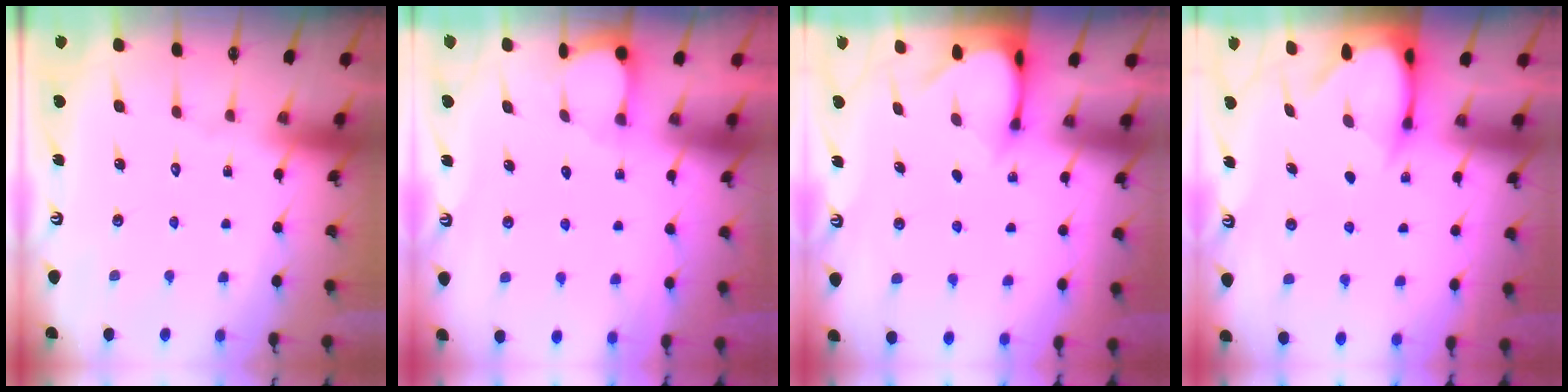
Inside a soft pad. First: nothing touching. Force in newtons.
{"total": 2.0, "press": 2.0, "slide": 0.2}
{"total": 3.3, "press": 3.3, "slide": 0.3}
{"total": 3.4, "press": 3.4, "slide": 0.3}